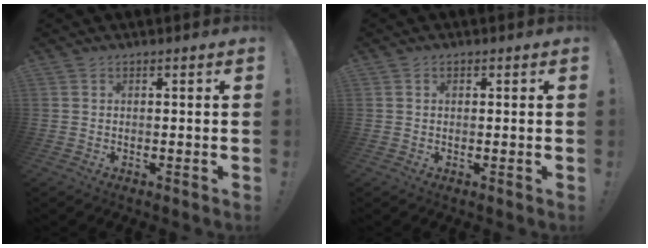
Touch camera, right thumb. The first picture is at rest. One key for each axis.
{"total": 0.9, "fx": 0.2, "fy": 0.8, "fz": 0.3, "tx": 0.003, "ty": 0.000, "tz": 0.002}